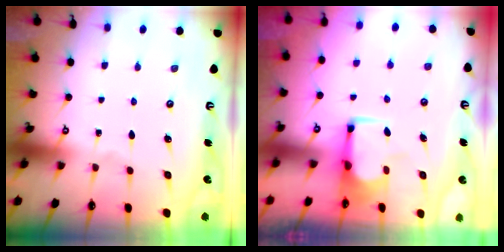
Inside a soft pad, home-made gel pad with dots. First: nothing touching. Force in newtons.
{"total": 2.0, "press": 1.7, "slide": 1.0}